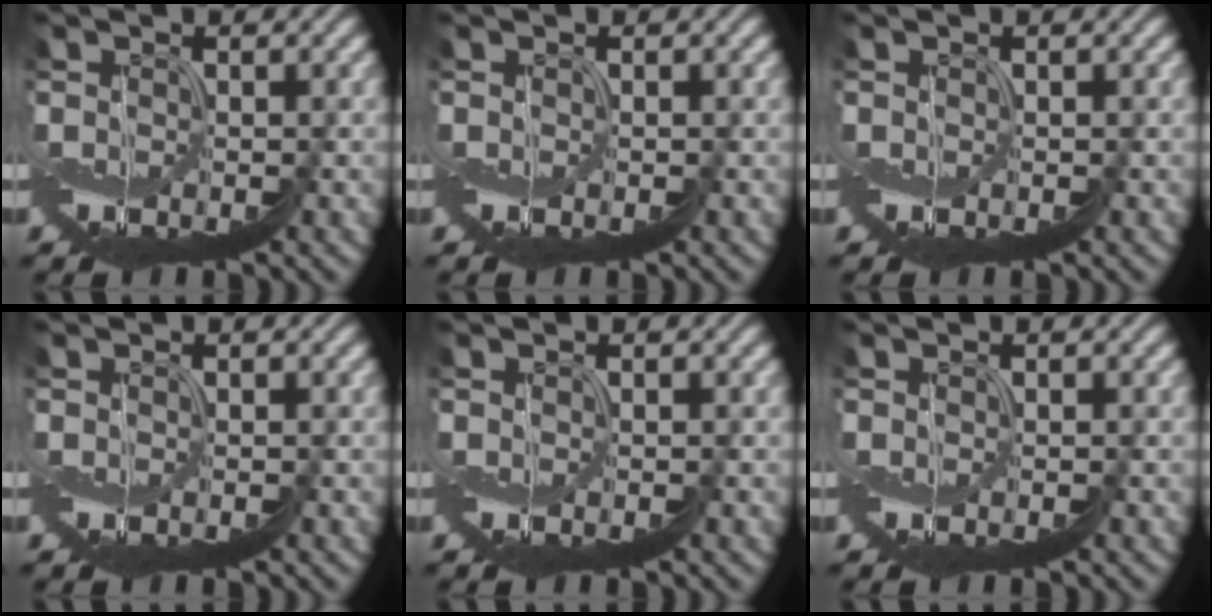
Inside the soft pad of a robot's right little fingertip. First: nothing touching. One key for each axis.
{"total": 0.0}
{"total": 0.0}
{"total": 0.0}
{"total": 0.0}
{"total": 0.0}